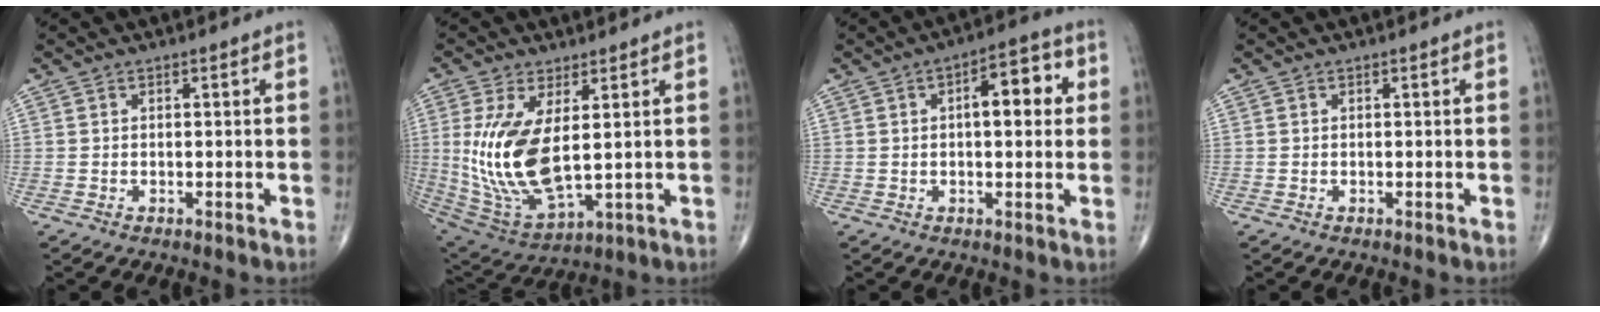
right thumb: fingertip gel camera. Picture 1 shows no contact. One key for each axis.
{"total": 15.6, "fx": 1.8, "fy": 6.8, "fz": 13.9, "tx": -0.291, "ty": -0.026, "tz": 0.056}
{"total": 8.8, "fx": 1.6, "fy": 3.8, "fz": 7.8, "tx": -0.082, "ty": 0.019, "tz": 0.014}
{"total": 0.0}